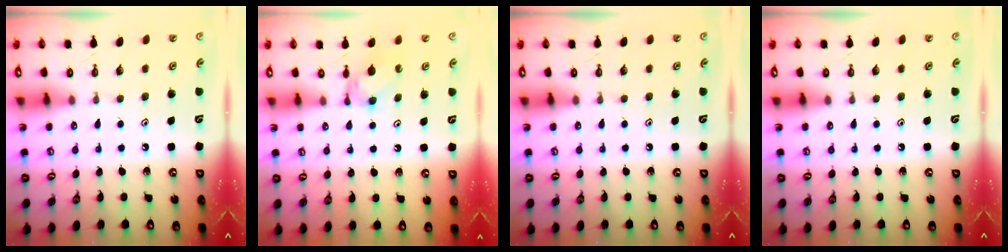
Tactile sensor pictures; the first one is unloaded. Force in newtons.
{"total": 3.9, "press": 3.8, "slide": 0.7}
{"total": 0.0}
{"total": 0.0}